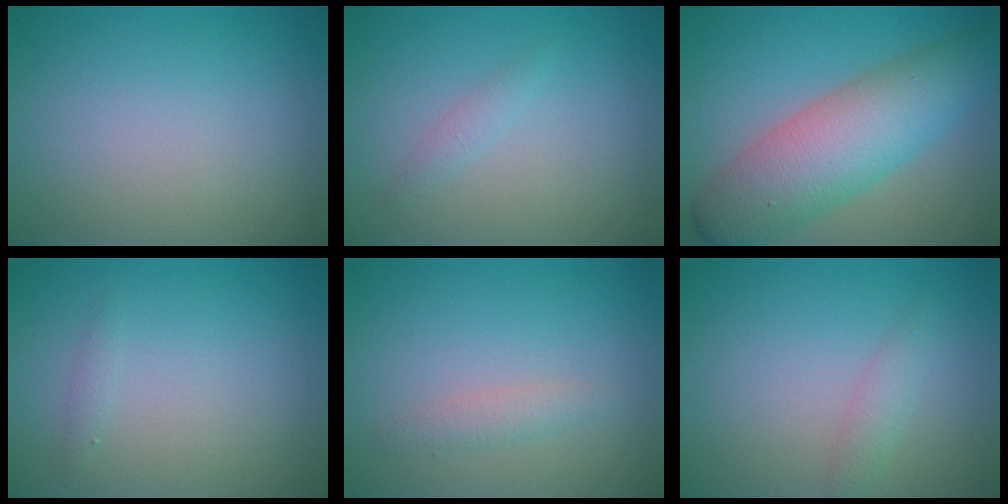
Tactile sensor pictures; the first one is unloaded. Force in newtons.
{"total": 0.9, "press": 0.9, "slide": 0.0}
{"total": 8.4, "press": 8.4, "slide": 0.1}
{"total": 0.6, "press": 0.6, "slide": 0.0}
{"total": 1.4, "press": 1.4, "slide": 0.1}
{"total": 1.4, "press": 1.4, "slide": 0.1}